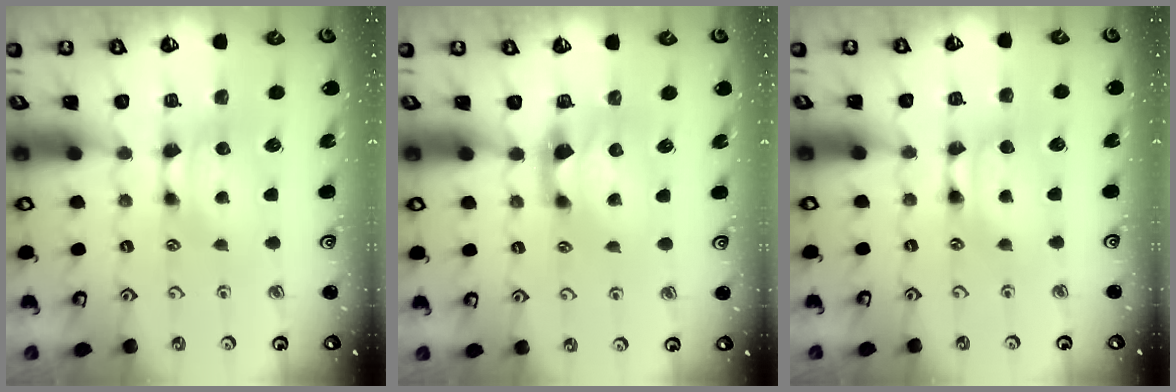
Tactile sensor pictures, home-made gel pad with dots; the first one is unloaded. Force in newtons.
{"total": 1.5, "press": 1.2, "slide": 0.9}
{"total": 1.6, "press": 1.6, "slide": 0.1}